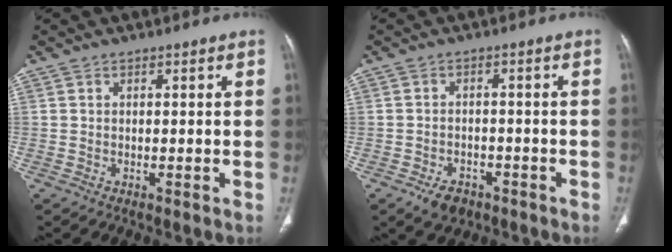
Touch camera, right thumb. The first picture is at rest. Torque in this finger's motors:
{"motor_torque": [0.75, 0.06, 0.00, -0.27, -0.03]}